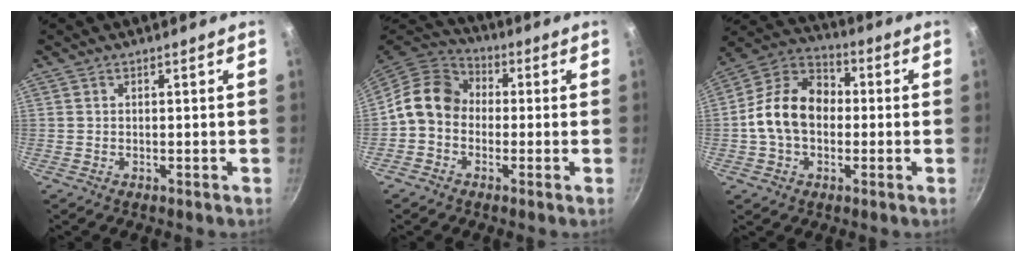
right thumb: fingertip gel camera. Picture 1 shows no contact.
{"total": 10.4, "force": [-0.5, 8.7, 5.7], "torque": [-0.072, 0.033, -0.036]}
{"total": 14.2, "force": [-0.9, 10.5, 9.6], "torque": [-0.134, 0.036, -0.036]}